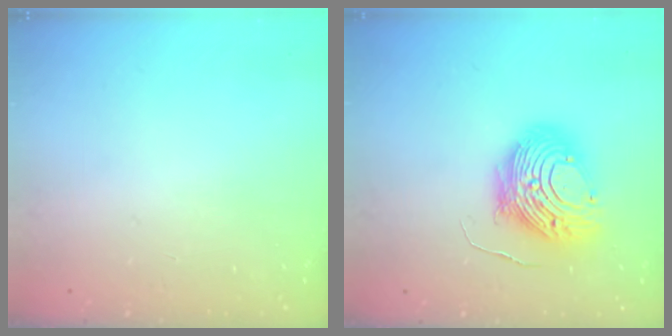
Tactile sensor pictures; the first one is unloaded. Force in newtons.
{"total": 12.9, "press": 12.9, "slide": 0.6}